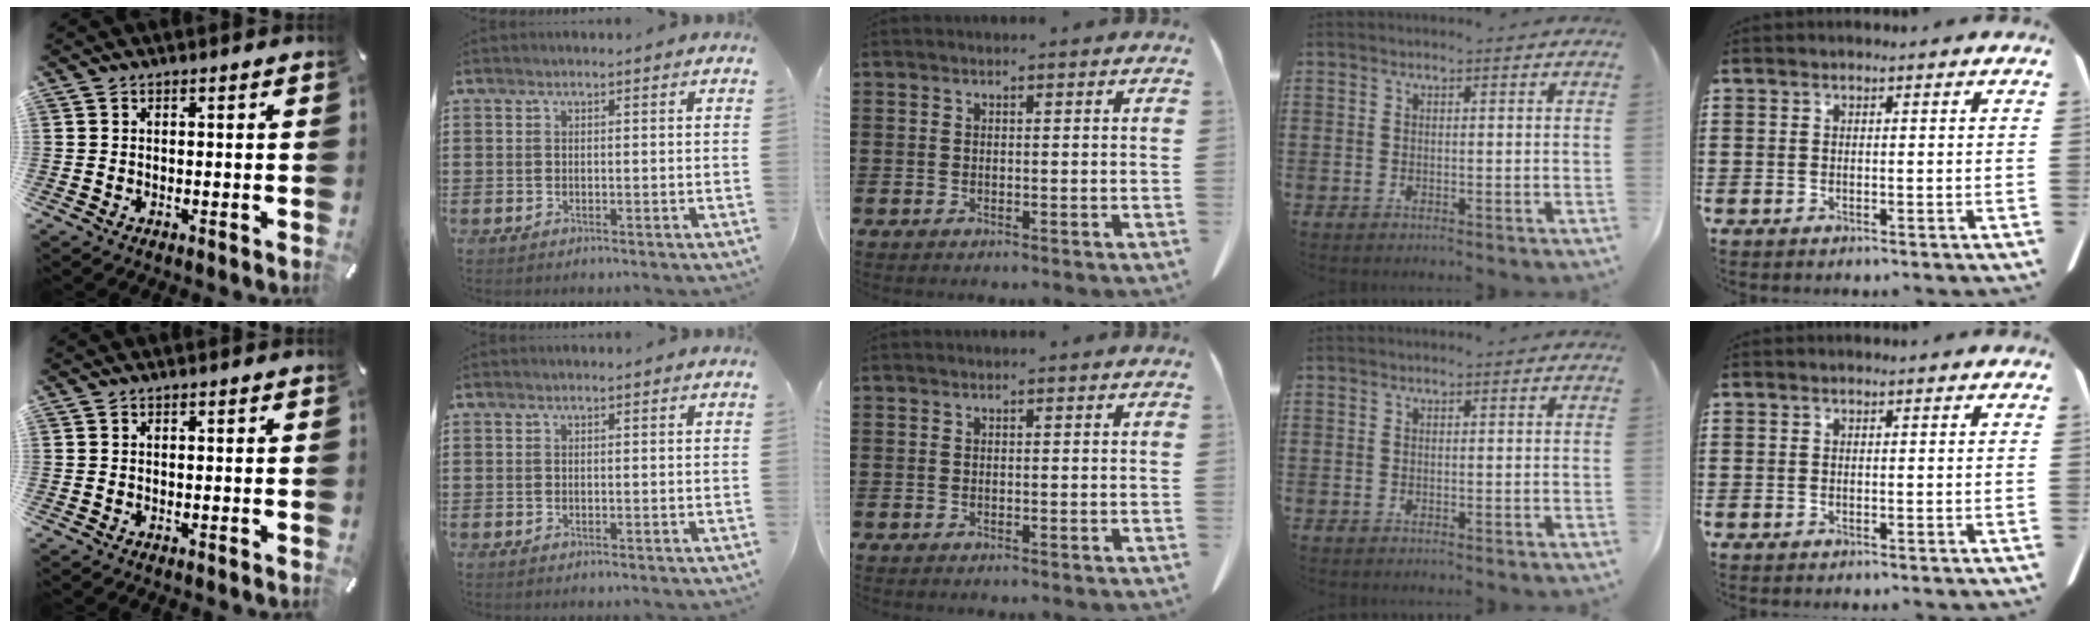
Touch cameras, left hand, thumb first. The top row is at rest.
{}